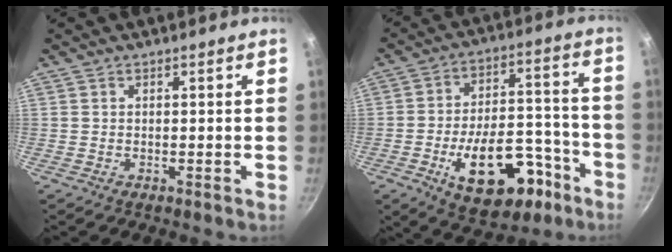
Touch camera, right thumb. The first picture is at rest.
{"total": 19.9, "force": [-8.9, 10.9, 14.1], "torque": [-0.176, 0.069, -0.115]}